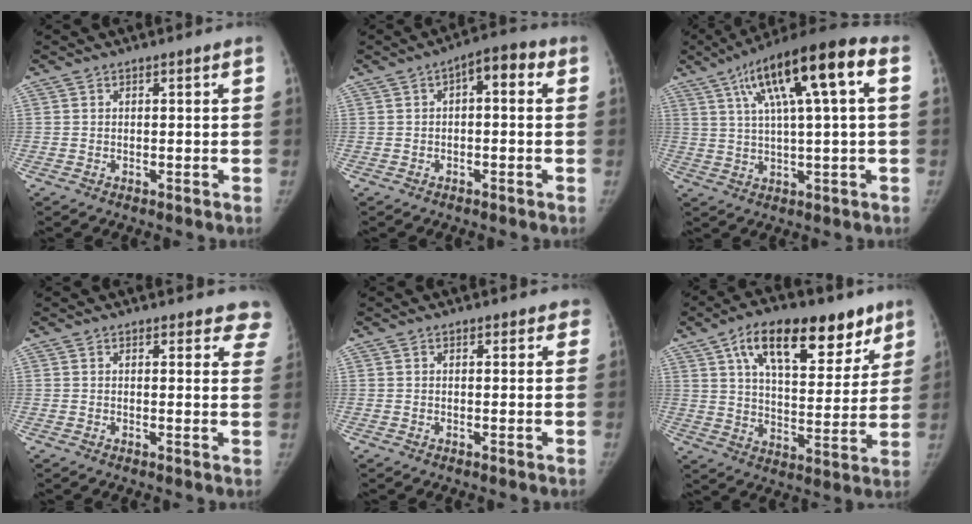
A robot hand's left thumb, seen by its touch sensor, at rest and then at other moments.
{"total": 5.7, "force": [1.1, 2.7, 4.9], "torque": [-0.050, 0.028, 0.005]}
{"total": 17.3, "force": [5.6, 3.8, 15.9], "torque": [-0.265, 0.025, 0.088]}
{"total": 7.0, "force": [6.2, 2.8, 1.5], "torque": [0.036, -0.021, 0.042]}
{"total": 2.1, "force": [1.4, 1.3, 0.8], "torque": [0.024, 0.002, 0.008]}
{"total": 21.4, "force": [12.0, 10.5, 14.3], "torque": [-0.173, -0.023, 0.190]}